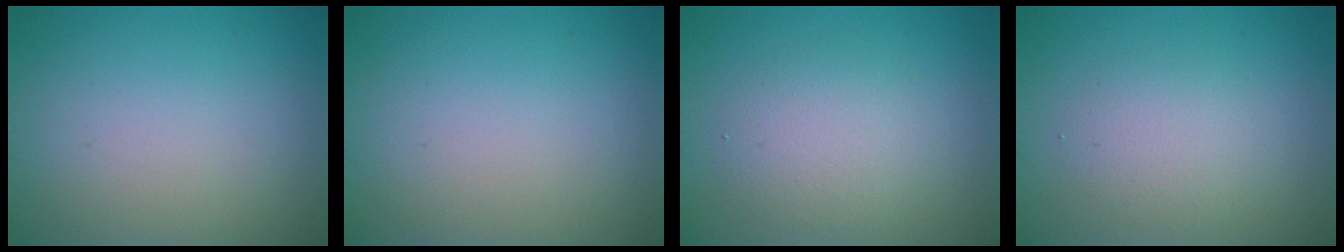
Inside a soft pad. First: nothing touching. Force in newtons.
{"total": 0.0}
{"total": 3.1, "press": 3.1, "slide": 0.2}
{"total": 2.3, "press": 2.3, "slide": 0.2}